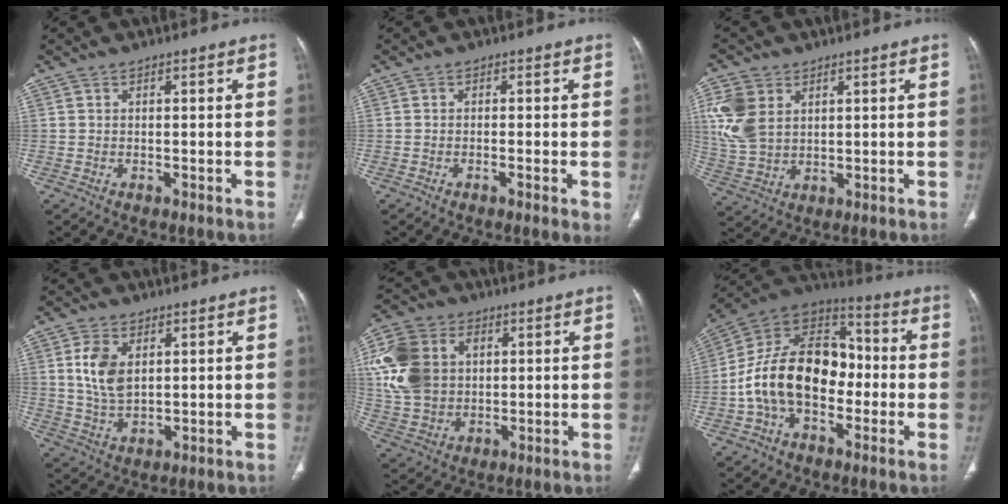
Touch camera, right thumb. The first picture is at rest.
{"total": 2.4, "force": [-0.6, 0.3, 2.3], "torque": [-0.047, -0.007, -0.013]}
{"total": 10.3, "force": [3.1, 7.3, 6.6], "torque": [-0.142, -0.006, 0.069]}
{"total": 8.1, "force": [2.1, 5.0, 6.0], "torque": [-0.110, -0.009, 0.048]}
{"total": 15.8, "force": [3.2, 12.1, 9.7], "torque": [-0.183, 0.009, 0.059]}
{"total": 19.6, "force": [-3.0, 13.2, 14.2], "torque": [-0.224, 0.051, -0.057]}